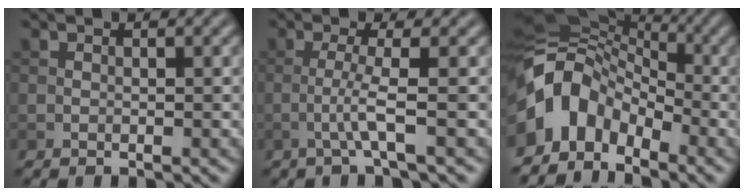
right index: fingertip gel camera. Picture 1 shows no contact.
{"total": 2.6, "force": [-0.8, 0.1, 2.5], "torque": [-0.051, 0.004, -0.023]}
{"total": 7.5, "force": [-3.1, 5.5, 4.2], "torque": [-0.068, 0.010, -0.070]}